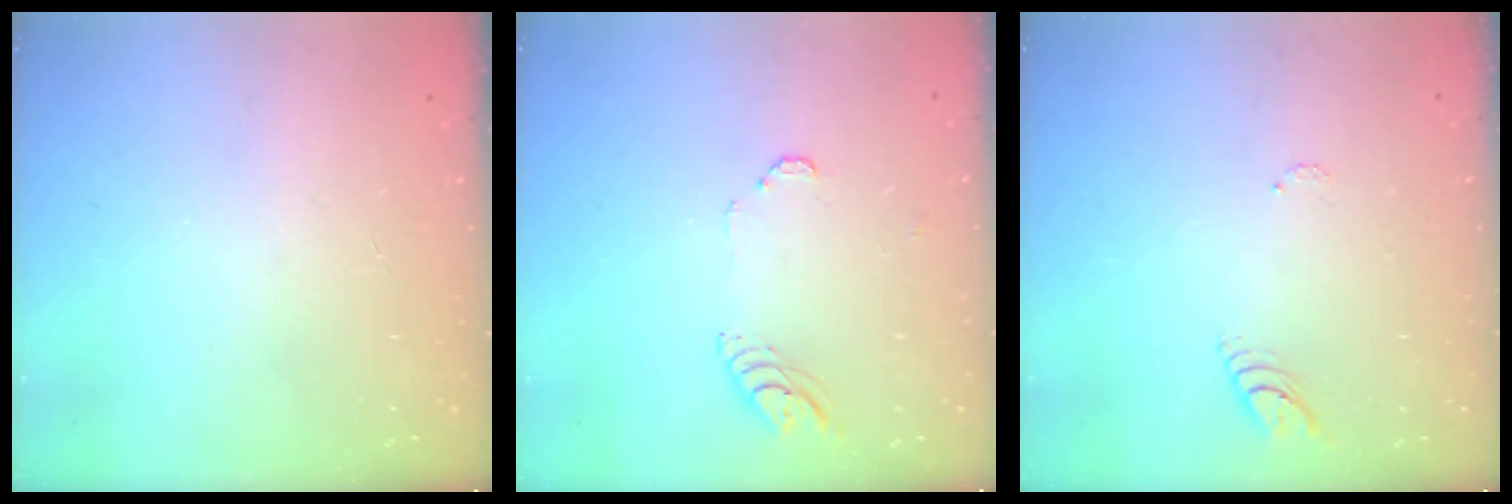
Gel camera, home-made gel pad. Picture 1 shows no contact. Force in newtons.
{"total": 5.0, "press": 5.0, "slide": 0.6}
{"total": 4.8, "press": 4.8, "slide": 0.4}